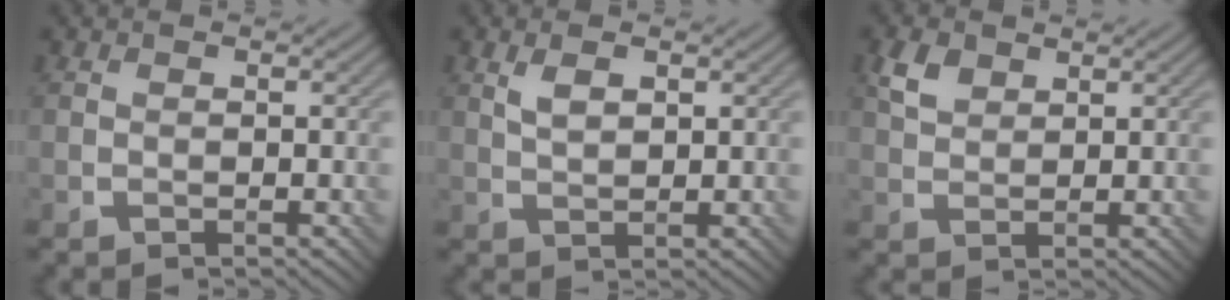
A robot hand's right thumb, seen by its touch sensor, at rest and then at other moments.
{"total": 2.6, "force": [1.2, 1.2, 2.0], "torque": [-0.046, 0.000, 0.027]}
{"total": 3.1, "force": [1.8, 1.9, 1.7], "torque": [-0.039, 0.002, 0.037]}